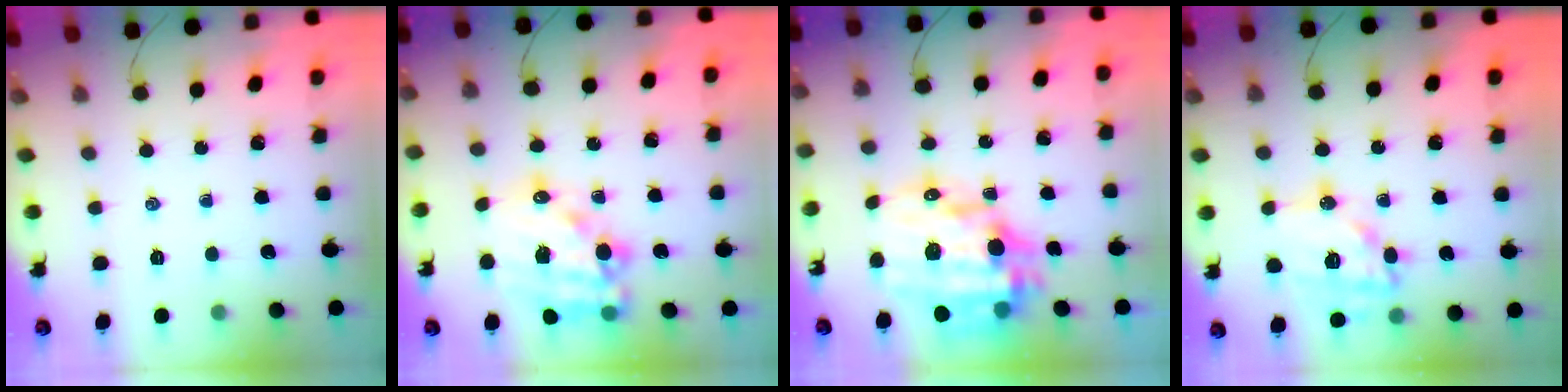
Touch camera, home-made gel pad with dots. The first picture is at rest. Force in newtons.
{"total": 15.4, "press": 15.0, "slide": 3.2}
{"total": 19.3, "press": 18.8, "slide": 4.2}
{"total": 15.3, "press": 15.1, "slide": 2.4}